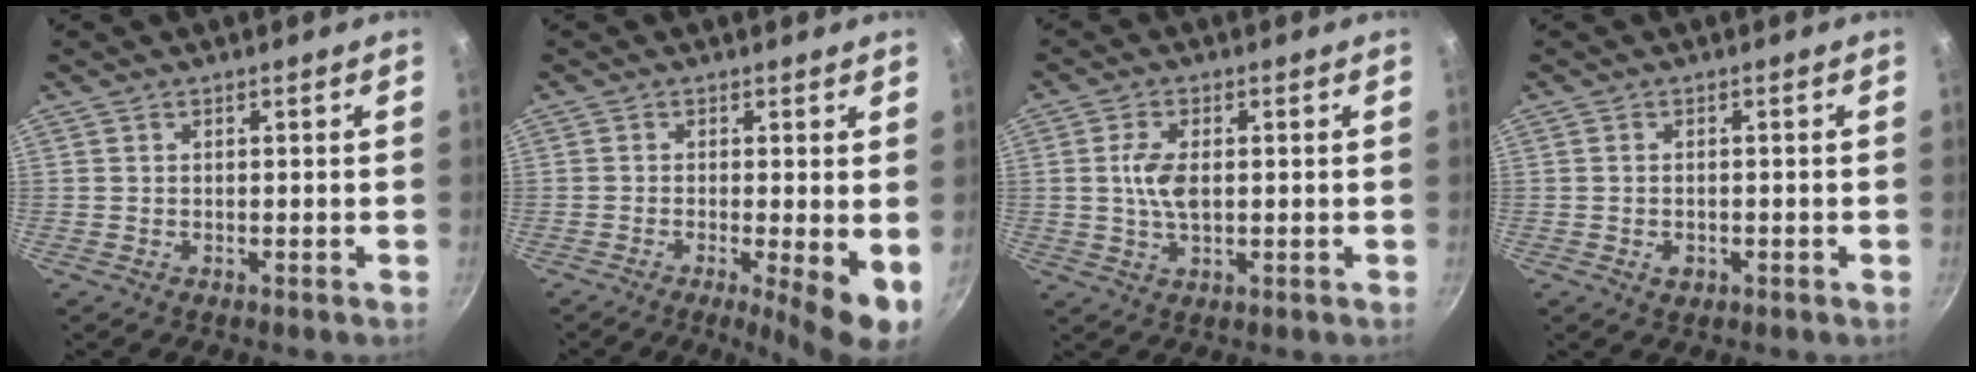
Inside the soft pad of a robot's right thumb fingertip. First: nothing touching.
{"total": 7.3, "force": [-1.3, 1.3, 7.0], "torque": [-0.097, -0.011, -0.019]}
{"total": 5.7, "force": [0.4, 3.1, 4.9], "torque": [-0.095, 0.001, 0.006]}
{"total": 2.0, "force": [-0.7, 1.3, 1.3], "torque": [-0.022, 0.000, -0.011]}